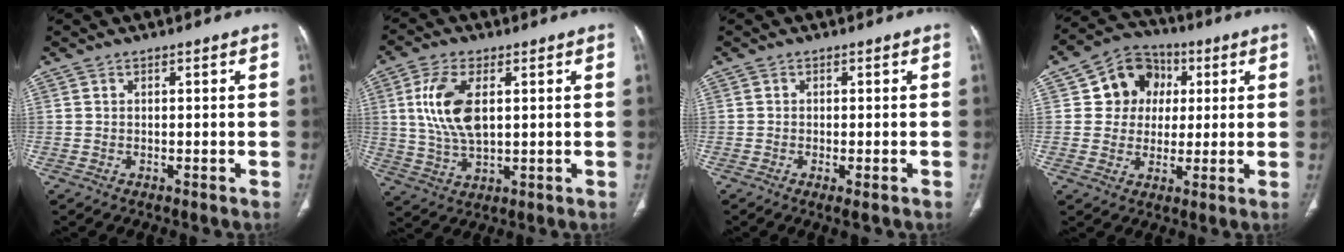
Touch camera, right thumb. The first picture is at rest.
{"total": 10.9, "force": [2.3, 5.5, 9.1], "torque": [-0.186, -0.005, 0.047]}
{"total": 2.1, "force": [-1.0, 0.5, 1.8], "torque": [-0.032, -0.005, -0.015]}
{"total": 10.3, "force": [2.4, 9.3, 3.8], "torque": [-0.010, 0.004, 0.032]}